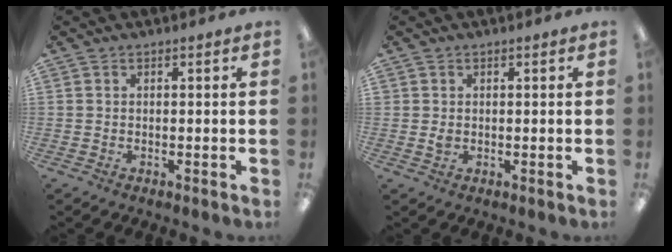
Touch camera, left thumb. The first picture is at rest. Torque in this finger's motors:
{"motor_torque": [-0.15, 0.14, 0.09, -0.13, 0.00]}